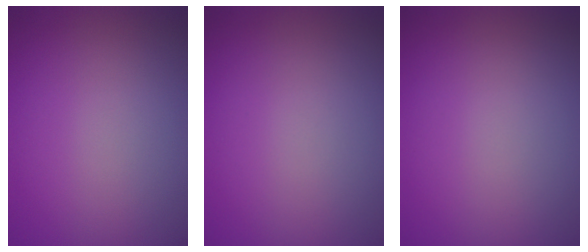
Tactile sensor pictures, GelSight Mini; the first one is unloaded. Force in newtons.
{"total": 0.0}
{"total": 0.0}